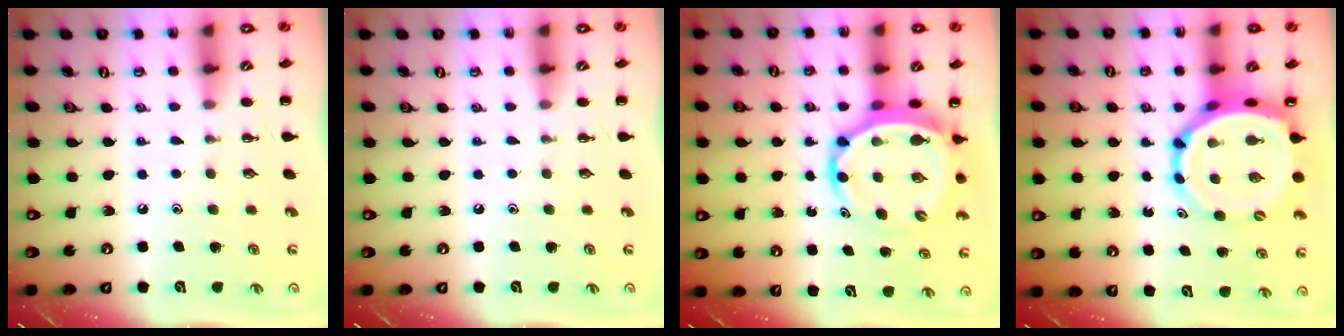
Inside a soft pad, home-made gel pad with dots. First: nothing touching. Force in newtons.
{"total": 0.0}
{"total": 8.4, "press": 8.1, "slide": 2.4}
{"total": 9.1, "press": 8.9, "slide": 1.9}